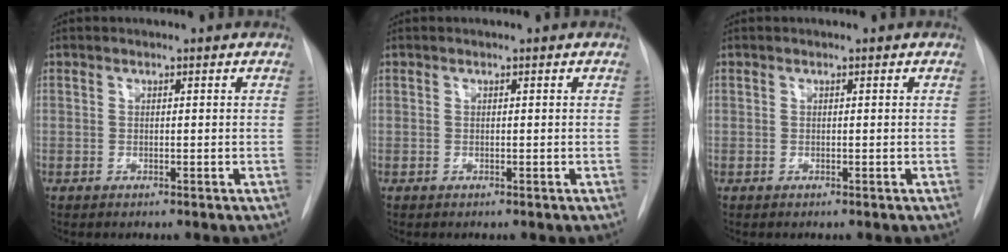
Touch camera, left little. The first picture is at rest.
{"total": 0.0}
{"total": 0.0}